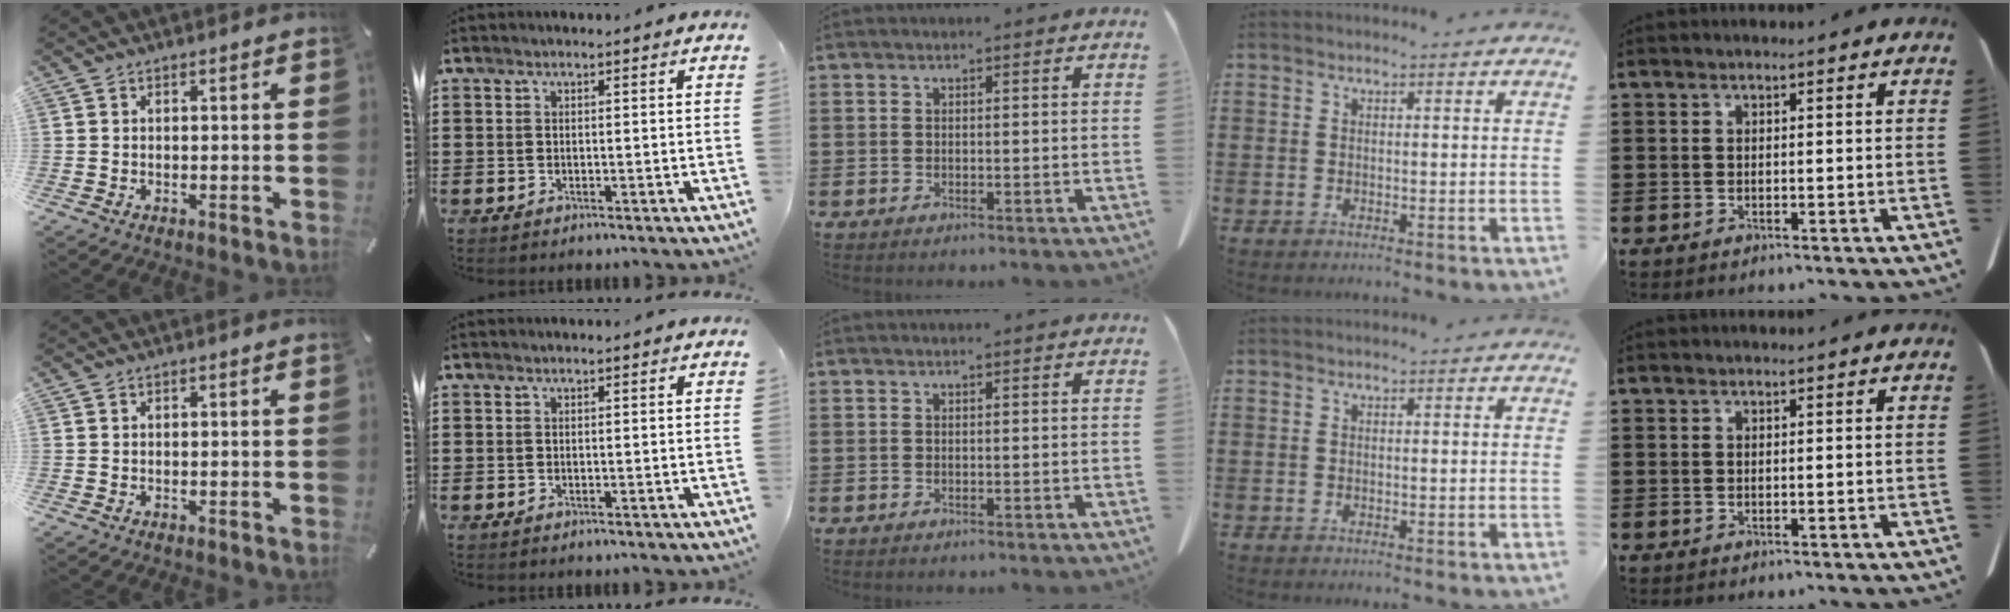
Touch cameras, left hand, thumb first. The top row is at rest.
{}